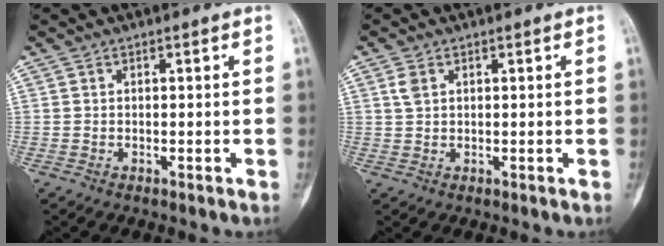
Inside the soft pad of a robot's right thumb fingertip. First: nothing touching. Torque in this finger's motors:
{"motor_torque": [0.01, 0.23, 0.25, 0.03, -0.04]}